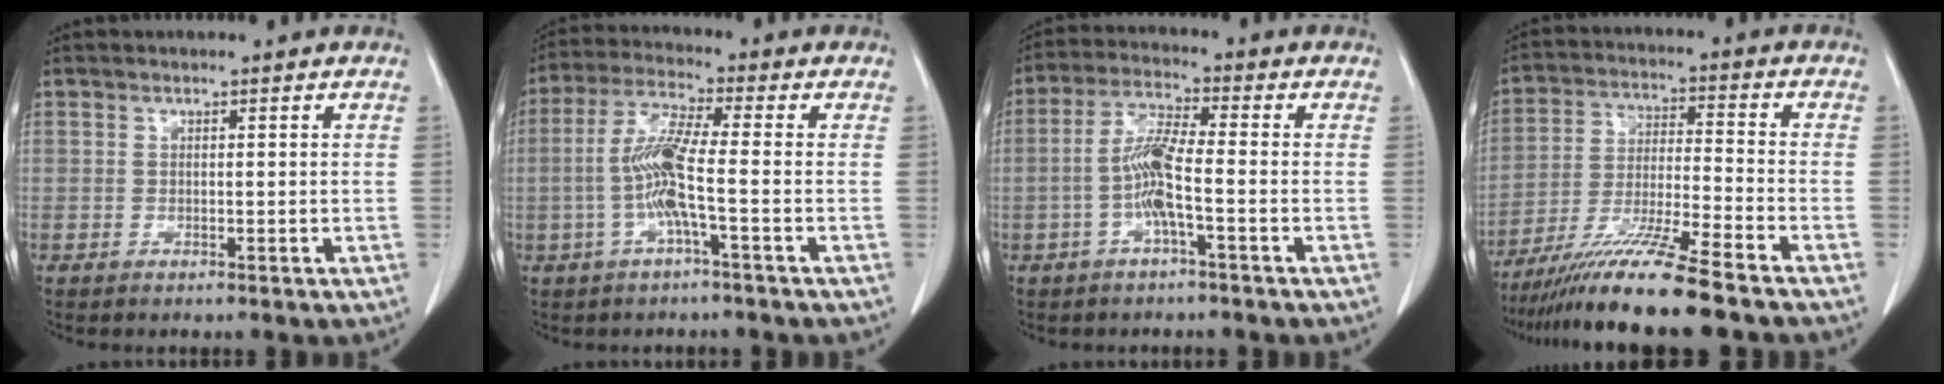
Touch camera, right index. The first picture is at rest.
{"total": 7.8, "force": [-1.5, 0.1, 7.6], "torque": [-0.166, 0.006, -0.036]}
{"total": 6.6, "force": [-1.7, 0.4, 6.4], "torque": [-0.136, 0.007, -0.039]}
{"total": 13.8, "force": [-10.9, -1.3, 8.3], "torque": [-0.148, -0.028, -0.189]}